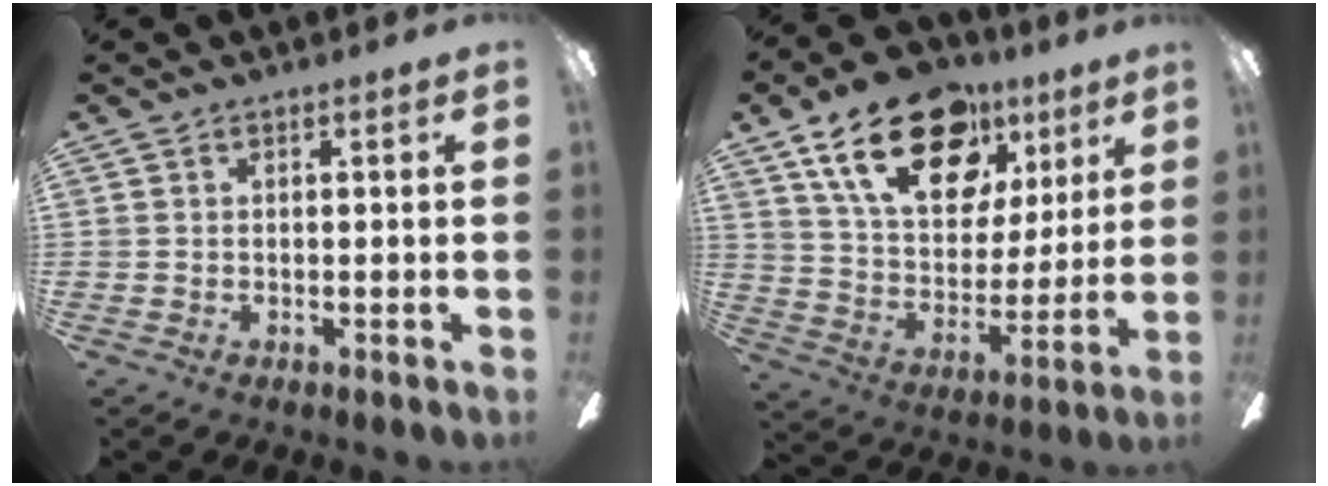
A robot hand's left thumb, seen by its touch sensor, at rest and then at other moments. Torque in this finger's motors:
{"motor_torque": [0.72, 0.61, 1.47, -1.09, 0.29]}